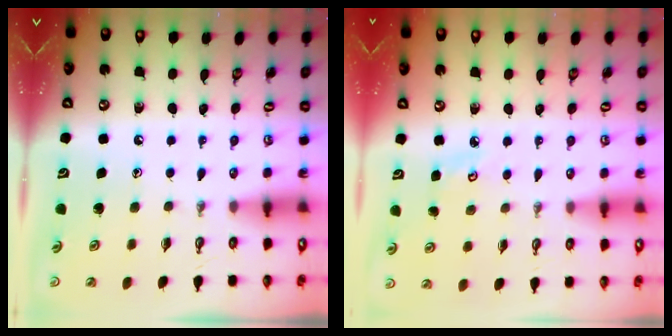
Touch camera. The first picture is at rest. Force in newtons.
{"total": 4.0, "press": 4.0, "slide": 0.4}